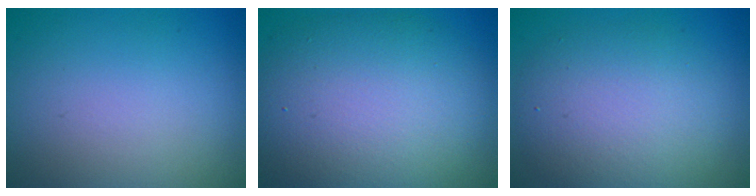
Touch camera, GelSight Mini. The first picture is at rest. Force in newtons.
{"total": 10.1, "press": 10.1, "slide": 0.6}
{"total": 6.0, "press": 6.0, "slide": 0.6}